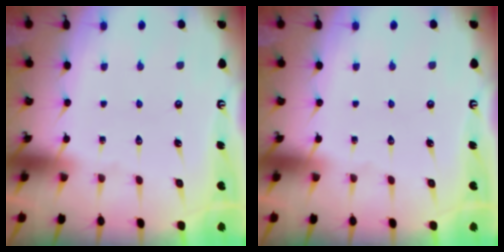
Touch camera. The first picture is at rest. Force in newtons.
{"total": 0.0}